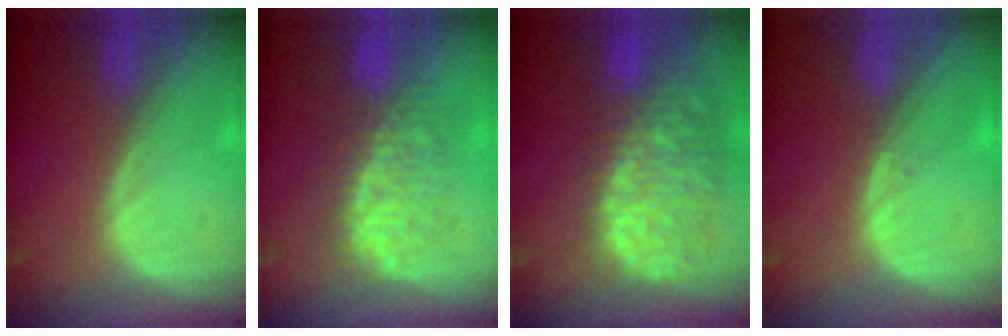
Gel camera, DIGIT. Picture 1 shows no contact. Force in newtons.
{"total": 7.7, "press": 7.7, "slide": 0.3}
{"total": 13.3, "press": 11.0, "slide": 7.5}
{"total": 0.6, "press": 0.5, "slide": 0.4}